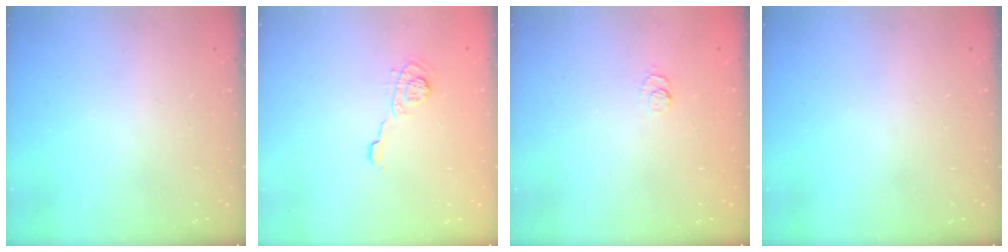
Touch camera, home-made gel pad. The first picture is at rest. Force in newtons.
{"total": 5.5, "press": 5.4, "slide": 1.1}
{"total": 2.4, "press": 2.0, "slide": 1.4}
{"total": 0.0}